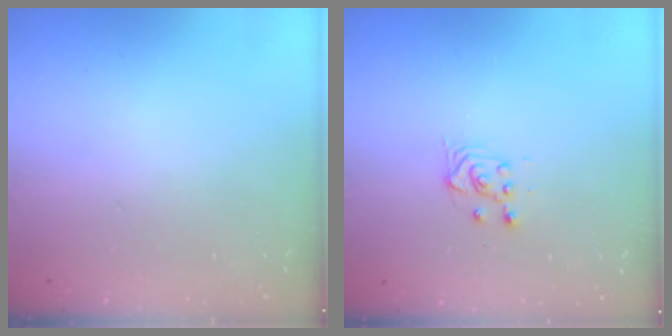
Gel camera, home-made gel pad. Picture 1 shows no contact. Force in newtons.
{"total": 3.6, "press": 3.3, "slide": 1.4}